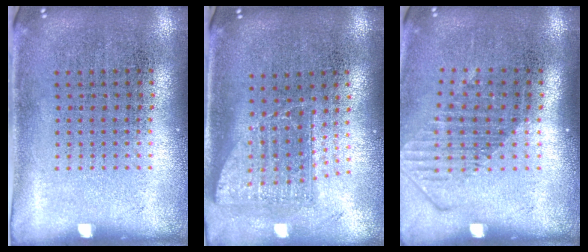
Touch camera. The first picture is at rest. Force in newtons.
{"total": 1.7, "press": 1.3, "slide": 1.1}
{"total": 1.5, "press": 1.2, "slide": 1.0}